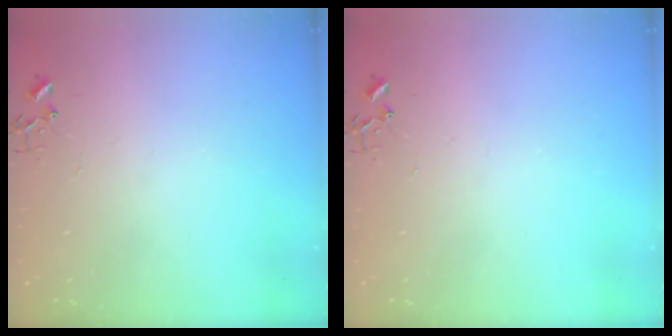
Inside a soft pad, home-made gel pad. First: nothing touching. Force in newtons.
{"total": 0.0}